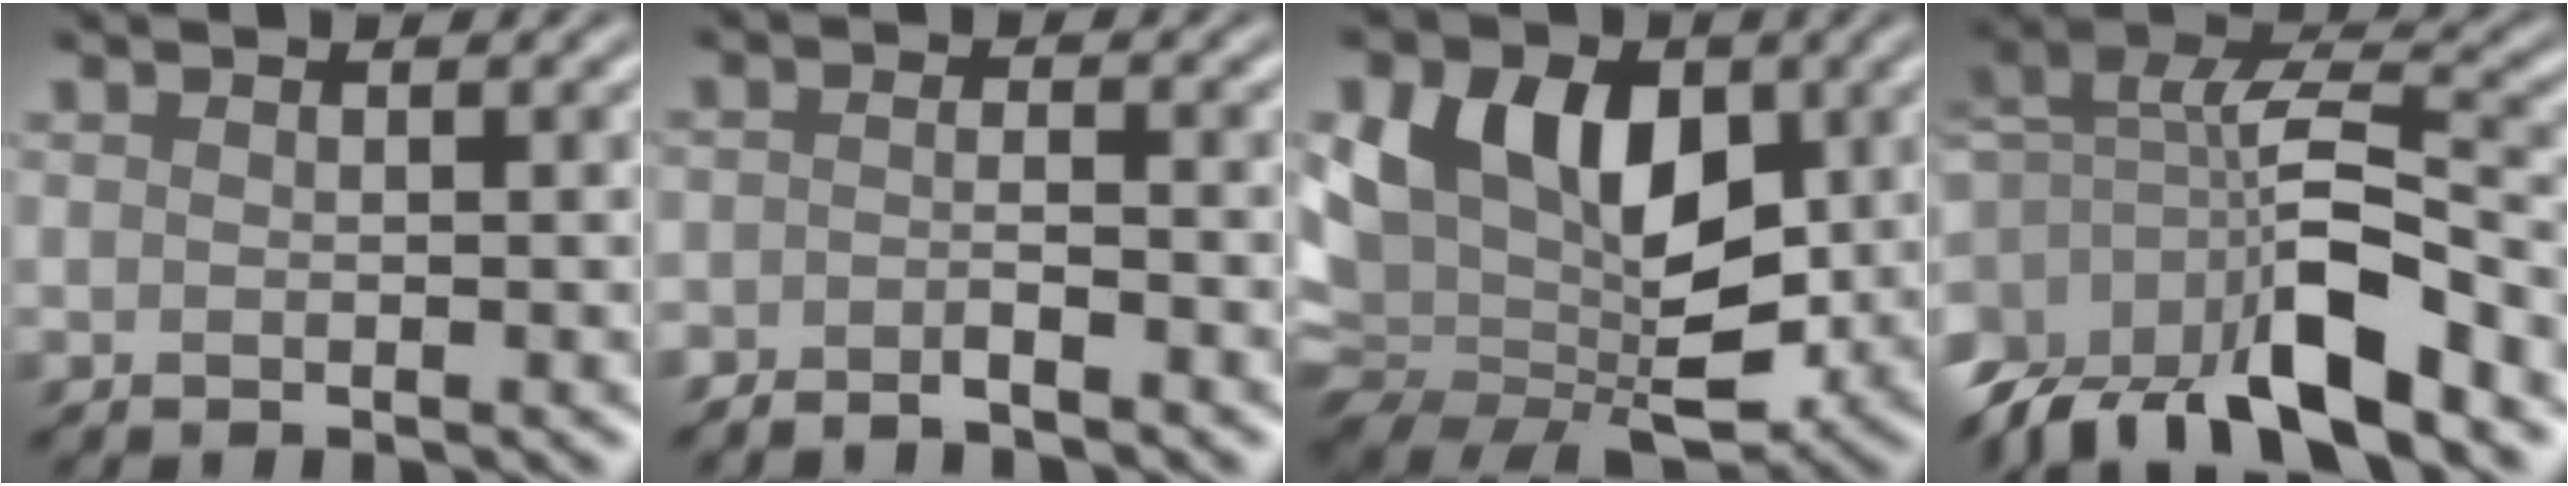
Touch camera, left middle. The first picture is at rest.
{"total": 1.7, "force": [-1.5, 0.2, 0.9], "torque": [-0.015, -0.004, -0.031]}
{"total": 10.8, "force": [1.2, 7.5, 7.7], "torque": [-0.128, -0.002, 0.016]}
{"total": 10.7, "force": [-5.4, 3.9, 8.4], "torque": [-0.147, 0.010, -0.111]}